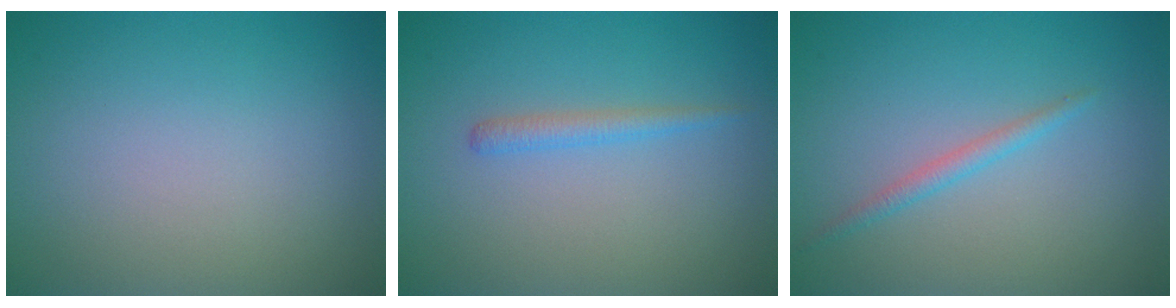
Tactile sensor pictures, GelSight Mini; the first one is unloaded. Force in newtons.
{"total": 1.3, "press": 1.3, "slide": 0.1}
{"total": 1.3, "press": 1.3, "slide": 0.1}